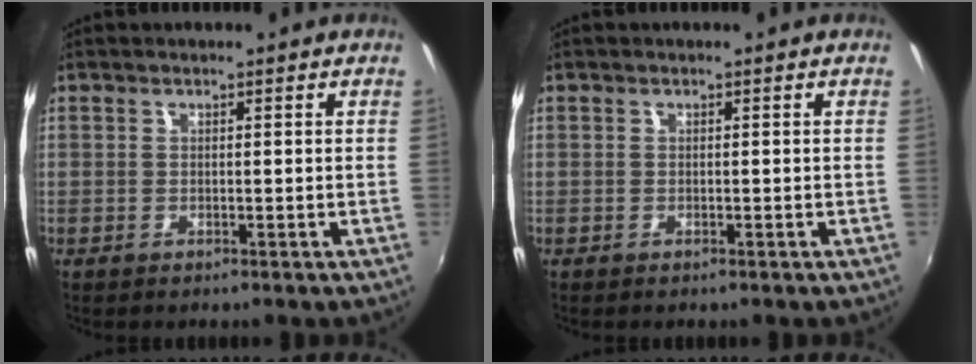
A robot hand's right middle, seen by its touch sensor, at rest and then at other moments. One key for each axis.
{"total": 0.0}